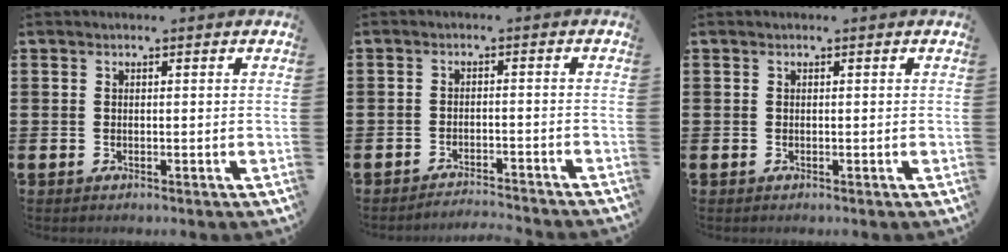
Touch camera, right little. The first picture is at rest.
{"total": 2.2, "force": [-2.2, -0.3, 0.0], "torque": [-0.002, 0.005, -0.048]}
{"total": 0.0}